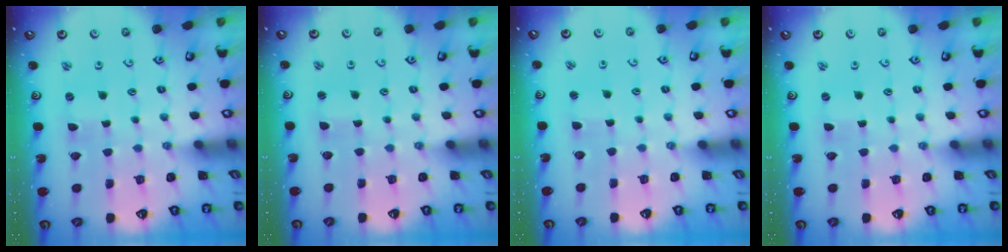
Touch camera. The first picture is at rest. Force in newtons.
{"total": 1.7, "press": 1.7, "slide": 0.2}
{"total": 1.9, "press": 1.9, "slide": 0.3}
{"total": 0.0}